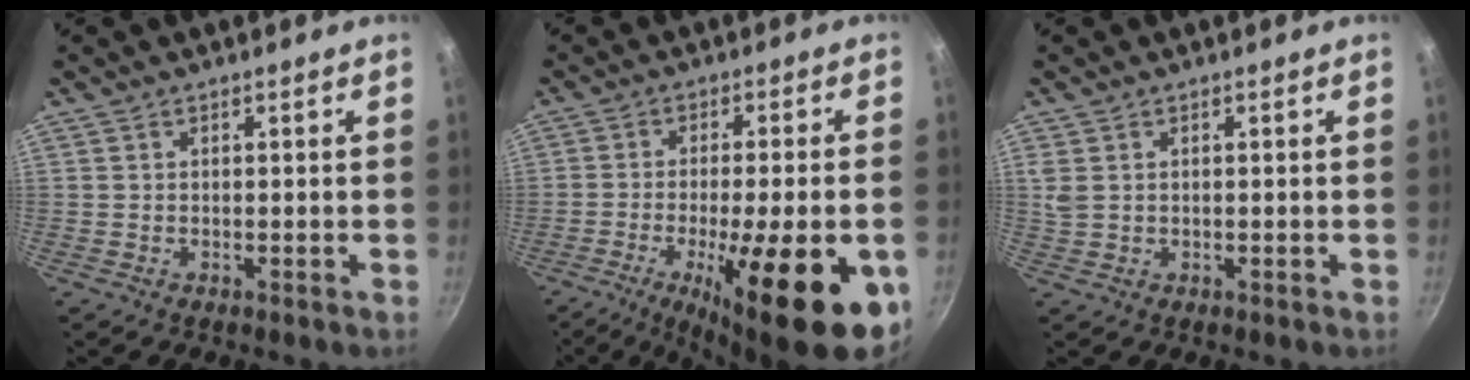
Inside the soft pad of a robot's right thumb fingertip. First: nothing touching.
{"total": 21.7, "force": [-8.0, 5.9, 19.3], "torque": [-0.267, 0.000, -0.114]}
{"total": 2.4, "force": [0.8, 1.8, 1.5], "torque": [-0.027, 0.001, 0.020]}